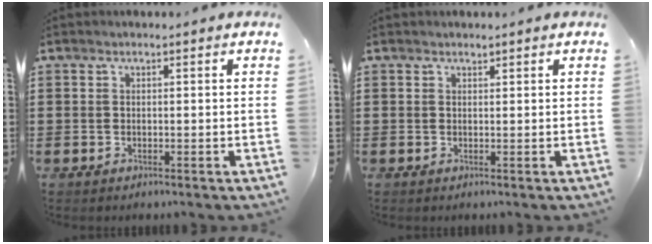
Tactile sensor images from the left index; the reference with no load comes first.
{"total": 0.6, "force": [0.5, 0.2, 0.0], "torque": [-0.002, 0.001, 0.011]}